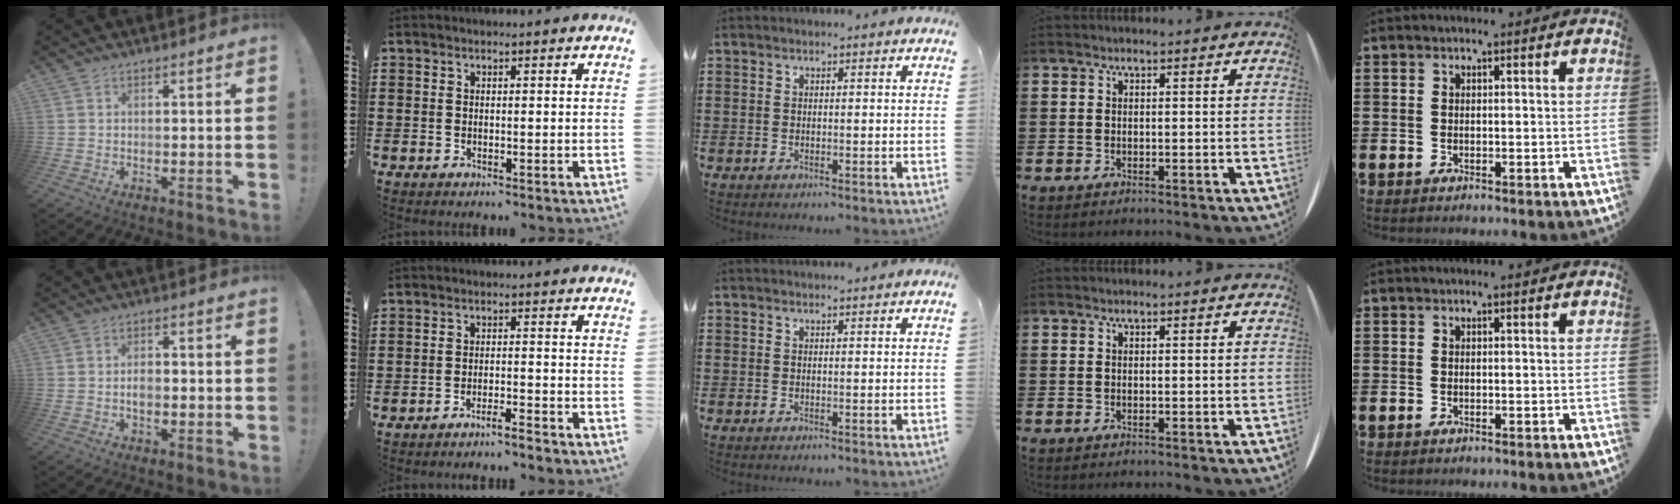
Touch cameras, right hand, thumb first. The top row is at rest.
{"thumb": {"total": 2.8, "force": [-1.0, 1.7, 1.9], "torque": [-0.024, 0.005, -0.021]}, "index": {"total": 2.5, "force": [-2.4, -0.3, 0.7], "torque": [-0.015, -0.001, -0.049]}, "middle": {"total": 0.8, "force": [0.8, -0.2, 0.1], "torque": [-0.004, -0.002, 0.016]}}